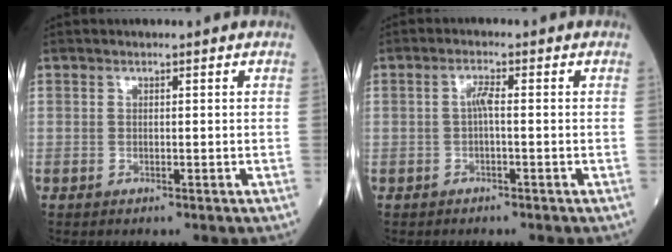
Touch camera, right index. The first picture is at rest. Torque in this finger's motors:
{"motor_torque": [0.50, 0.05, 0.23, 0.06]}